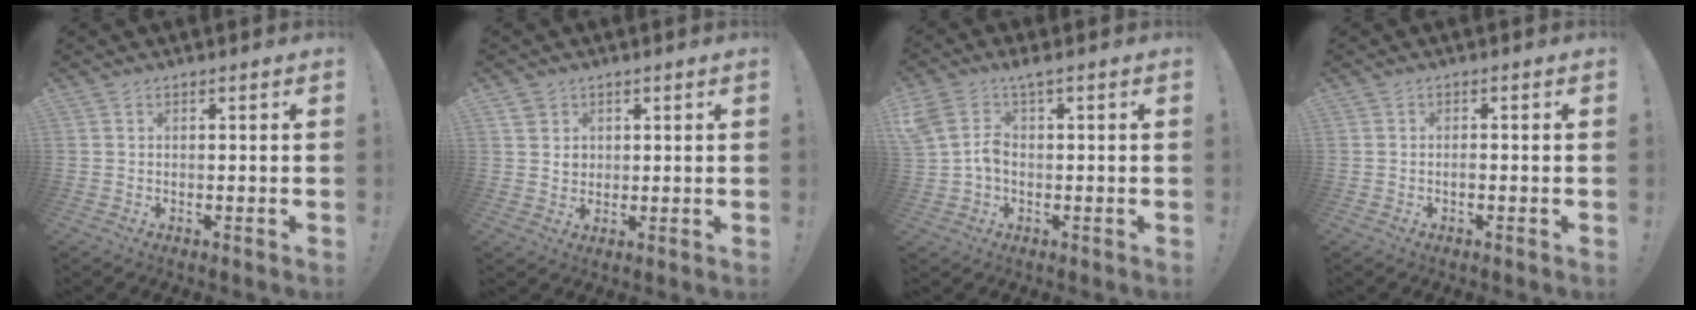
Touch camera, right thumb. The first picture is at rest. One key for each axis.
{"total": 3.4, "fx": 1.6, "fy": 2.9, "fz": 0.6, "tx": -0.005, "ty": -0.009, "tz": 0.029}
{"total": 6.6, "fx": 0.2, "fy": 4.0, "fz": 5.2, "tx": -0.107, "ty": 0.002, "tz": 0.007}
{"total": 1.0, "fx": -0.7, "fy": 0.4, "fz": 0.7, "tx": -0.013, "ty": 0.003, "tz": -0.012}